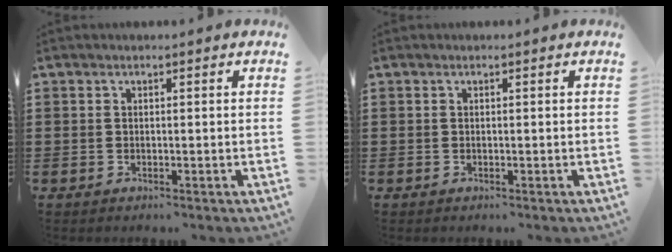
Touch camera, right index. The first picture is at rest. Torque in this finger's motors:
{"motor_torque": [0.00, 2.14, 0.00, 0.02]}